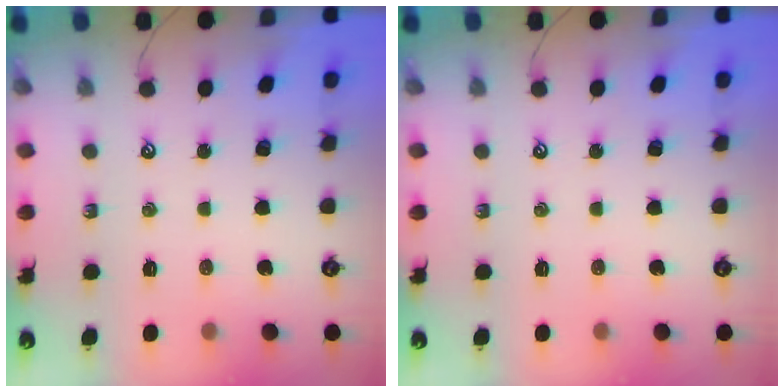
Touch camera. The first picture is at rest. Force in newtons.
{"total": 0.0}